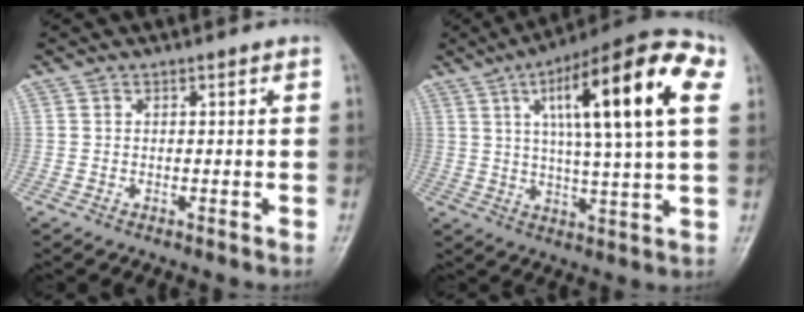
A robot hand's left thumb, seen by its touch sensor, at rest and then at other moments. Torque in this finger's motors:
{"motor_torque": [0.84, 0.83, 2.35, -0.42, 0.22]}